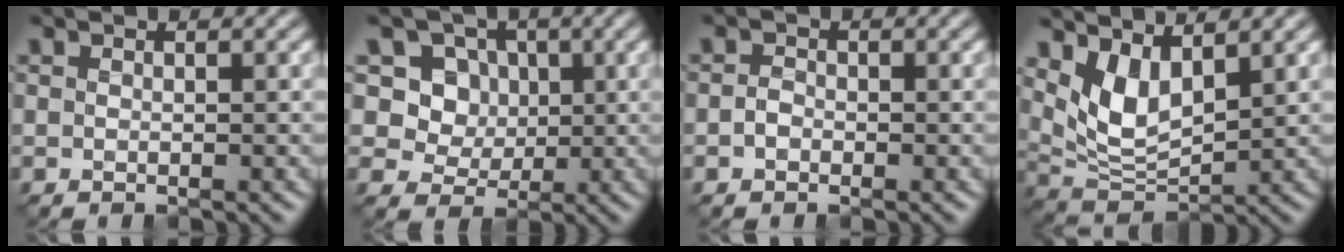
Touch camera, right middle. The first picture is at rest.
{"total": 7.2, "force": [2.2, 6.2, 3.0], "torque": [-0.062, -0.006, 0.032]}
{"total": 1.1, "force": [-0.7, 0.7, 0.5], "torque": [-0.008, 0.000, -0.021]}
{"total": 5.2, "force": [2.1, 2.6, 4.0], "torque": [-0.086, -0.015, 0.043]}